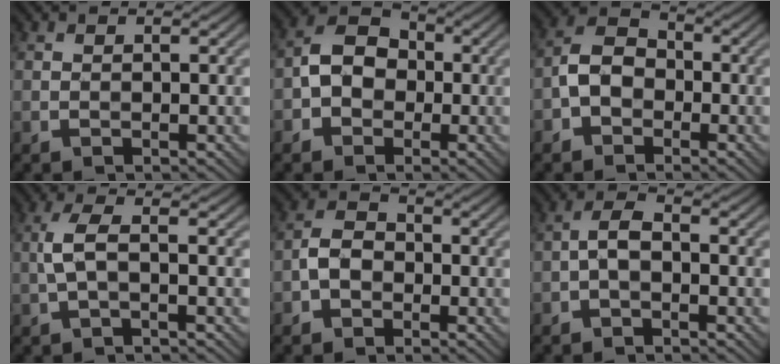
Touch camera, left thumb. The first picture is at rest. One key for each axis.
{"total": 5.7, "fx": -1.2, "fy": 4.6, "fz": 3.1, "tx": -0.060, "ty": 0.009, "tz": -0.034}
{"total": 5.1, "fx": -2.0, "fy": 3.8, "fz": 2.8, "tx": -0.056, "ty": 0.006, "tz": -0.050}
{"total": 3.2, "fx": -0.3, "fy": 0.8, "fz": 3.1, "tx": -0.071, "ty": 0.009, "tz": -0.011}
{"total": 3.7, "fx": -1.5, "fy": 2.8, "fz": 1.9, "tx": -0.040, "ty": 0.006, "tz": -0.038}
{"total": 2.9, "fx": -1.0, "fy": 1.5, "fz": 2.3, "tx": -0.044, "ty": 0.010, "tz": -0.027}